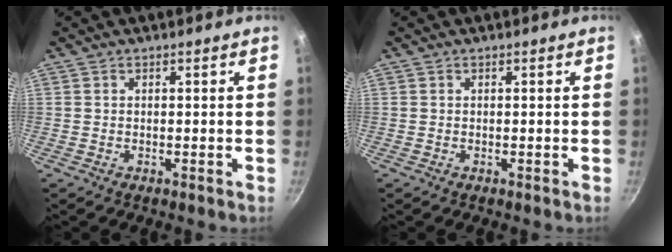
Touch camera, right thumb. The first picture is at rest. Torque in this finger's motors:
{"motor_torque": [0.00, 0.00, -0.23, 0.08, 0.01]}